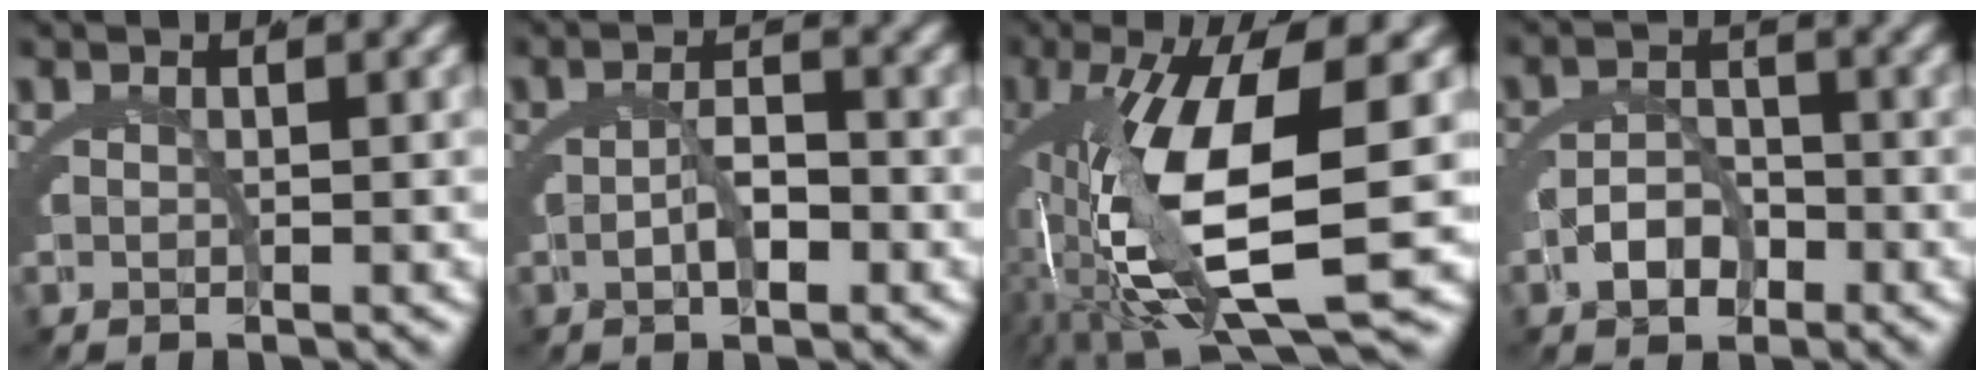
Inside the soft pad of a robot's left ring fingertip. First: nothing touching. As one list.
[{"total": 2.7, "force": [-1.1, 0.7, 2.3], "torque": [-0.032, -0.001, -0.018]}, {"total": 12.8, "force": [-3.0, 4.5, 11.6], "torque": [-0.238, -0.035, -0.015]}, {"total": 3.3, "force": [-1.8, 2.1, 1.8], "torque": [-0.021, -0.006, -0.030]}]